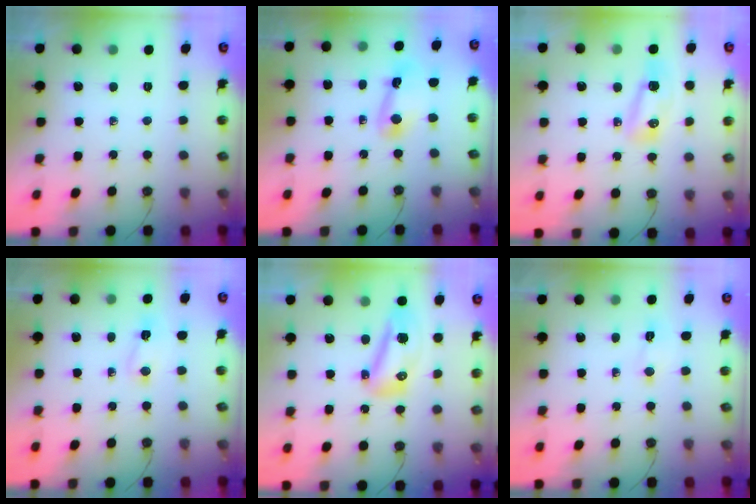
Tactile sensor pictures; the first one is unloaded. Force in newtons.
{"total": 9.5, "press": 6.0, "slide": 7.4}
{"total": 9.3, "press": 8.4, "slide": 4.0}
{"total": 2.4, "press": 2.1, "slide": 1.1}
{"total": 9.5, "press": 9.5, "slide": 0.7}
{"total": 2.3, "press": 2.3, "slide": 0.5}